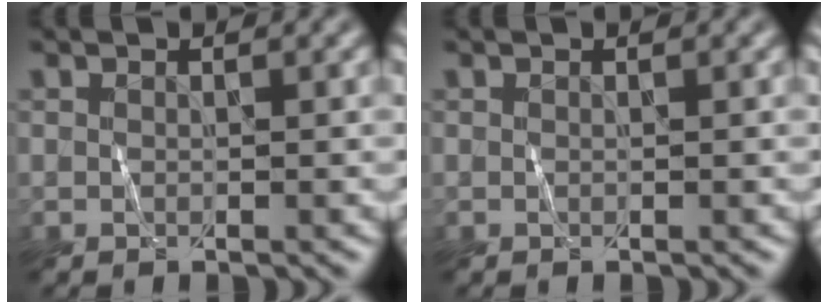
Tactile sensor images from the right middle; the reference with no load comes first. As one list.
[{"total": 0.0}]